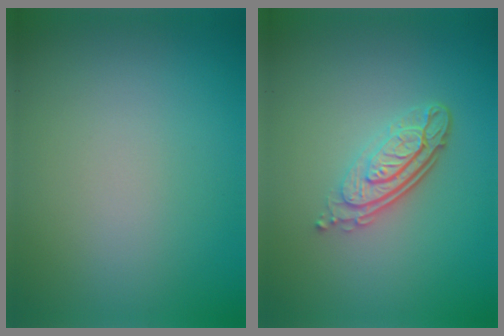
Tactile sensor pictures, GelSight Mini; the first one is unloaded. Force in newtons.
{"total": 4.3, "press": 3.0, "slide": 3.1}